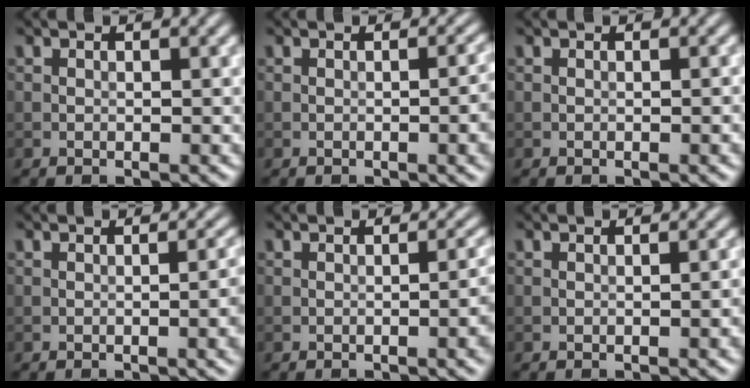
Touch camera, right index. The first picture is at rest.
{"total": 4.8, "force": [-0.6, 1.9, 4.4], "torque": [-0.041, -0.006, -0.003]}
{"total": 0.8, "force": [-0.2, 0.1, 0.7], "torque": [-0.009, 0.000, -0.002]}
{"total": 5.0, "force": [-0.6, 1.9, 4.5], "torque": [-0.042, -0.005, -0.004]}
{"total": 4.9, "force": [-0.7, 1.9, 4.5], "torque": [-0.040, -0.004, -0.006]}
{"total": 1.8, "force": [-0.3, 0.4, 1.7], "torque": [-0.020, 0.000, -0.006]}